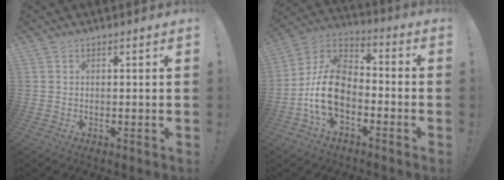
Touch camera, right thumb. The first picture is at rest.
{"total": 15.4, "force": [-5.0, 10.1, 10.5], "torque": [-0.198, 0.032, -0.081]}